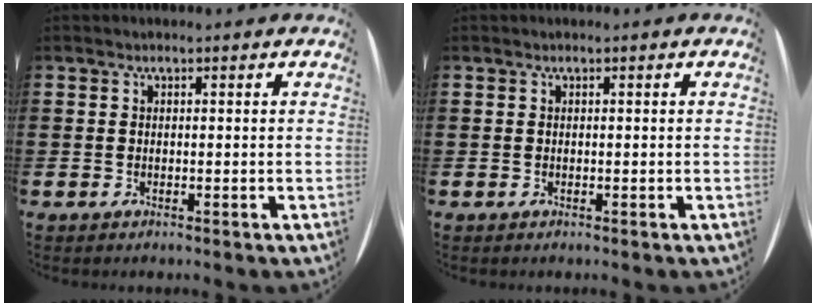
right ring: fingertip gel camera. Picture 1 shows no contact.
{"total": 0.0}